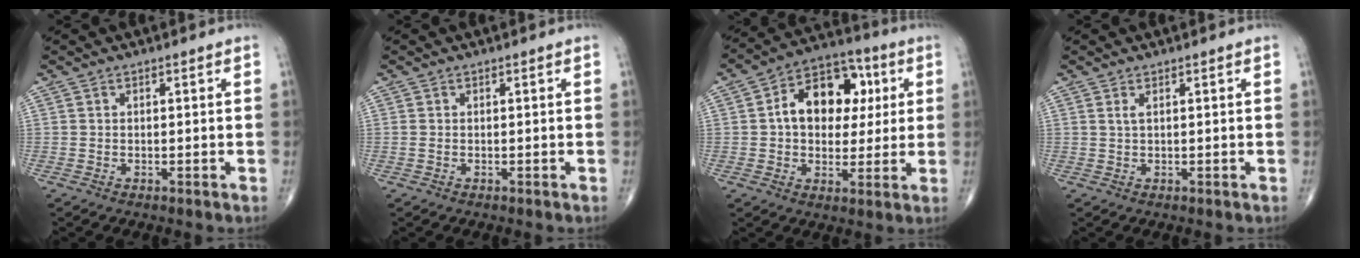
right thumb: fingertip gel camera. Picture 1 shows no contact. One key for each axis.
{"total": 0.5, "fx": 0.0, "fy": 0.3, "fz": 0.4, "tx": -0.015, "ty": 0.003, "tz": 0.003}
{"total": 14.8, "fx": 2.7, "fy": 10.3, "fz": 10.3, "tx": -0.116, "ty": 0.016, "tz": 0.034}
{"total": 0.9, "fx": 0.4, "fy": 0.2, "fz": 0.7, "tx": -0.023, "ty": 0.002, "tz": 0.009}